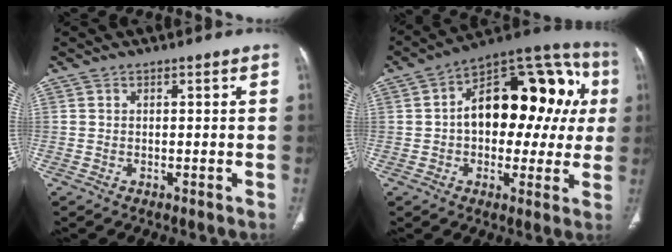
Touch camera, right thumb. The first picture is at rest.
{"total": 23.0, "force": [2.7, 13.5, 18.5], "torque": [-0.209, 0.044, 0.030]}